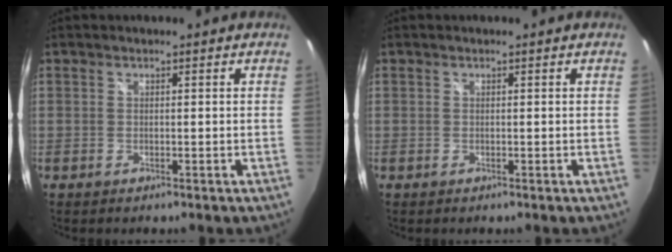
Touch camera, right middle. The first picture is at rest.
{"total": 0.0}